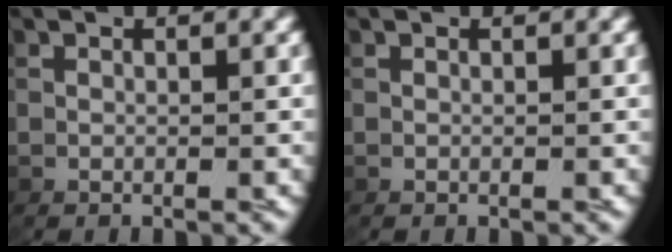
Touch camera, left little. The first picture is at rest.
{"total": 0.0}